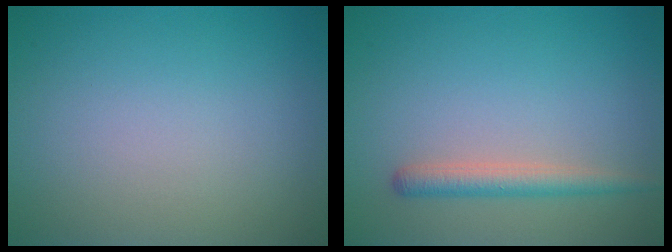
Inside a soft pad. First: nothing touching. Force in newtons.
{"total": 2.3, "press": 2.3, "slide": 0.2}